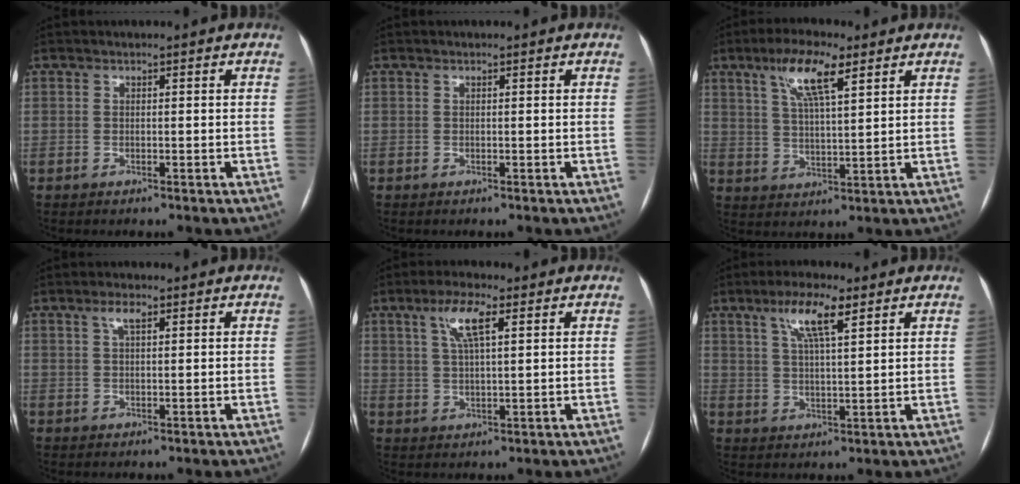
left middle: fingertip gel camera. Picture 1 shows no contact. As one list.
[{"total": 0.0}, {"total": 8.9, "force": [4.9, 1.7, 7.2], "torque": [-0.139, 0.011, 0.089]}, {"total": 2.4, "force": [1.3, 0.6, 2.0], "torque": [-0.041, 0.008, 0.024]}, {"total": 6.1, "force": [2.8, 1.2, 5.3], "torque": [-0.106, 0.011, 0.052]}, {"total": 7.3, "force": [4.0, 1.2, 6.0], "torque": [-0.118, 0.009, 0.072]}]